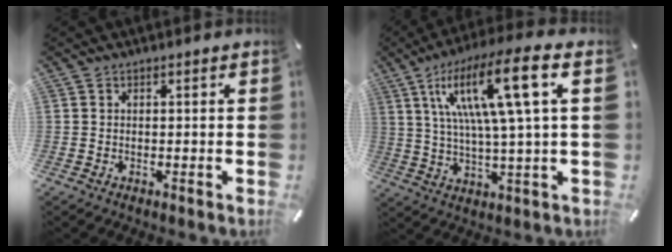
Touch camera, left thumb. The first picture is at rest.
{"total": 17.8, "force": [6.5, 2.8, 16.3], "torque": [-0.325, -0.020, 0.086]}